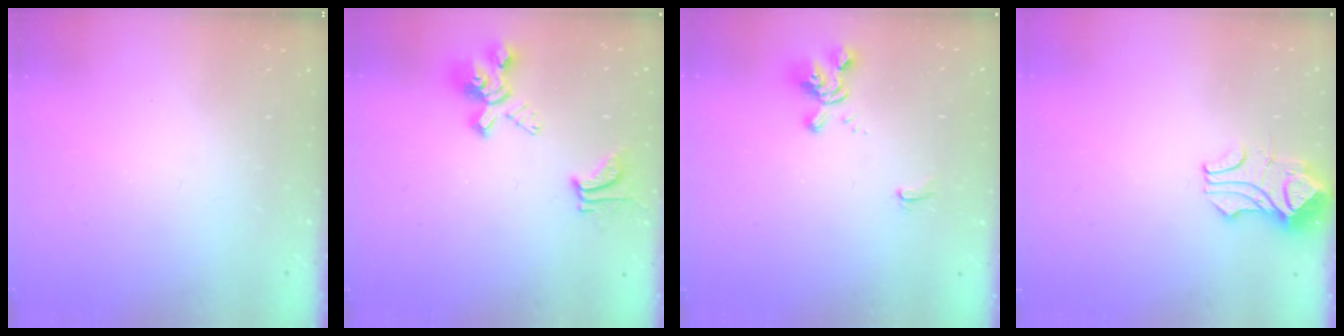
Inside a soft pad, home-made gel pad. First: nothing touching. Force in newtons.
{"total": 5.2, "press": 4.8, "slide": 1.9}
{"total": 1.6, "press": 1.1, "slide": 1.2}
{"total": 3.8, "press": 3.7, "slide": 0.9}